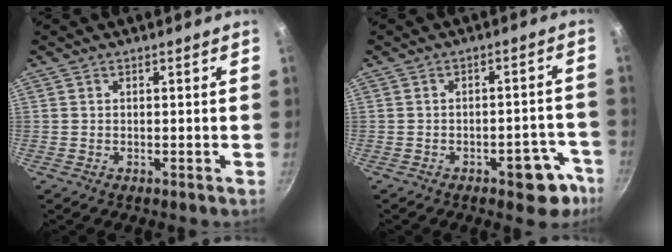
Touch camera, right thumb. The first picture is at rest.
{"total": 8.3, "force": [-4.7, 4.1, 5.4], "torque": [-0.021, 0.045, -0.046]}